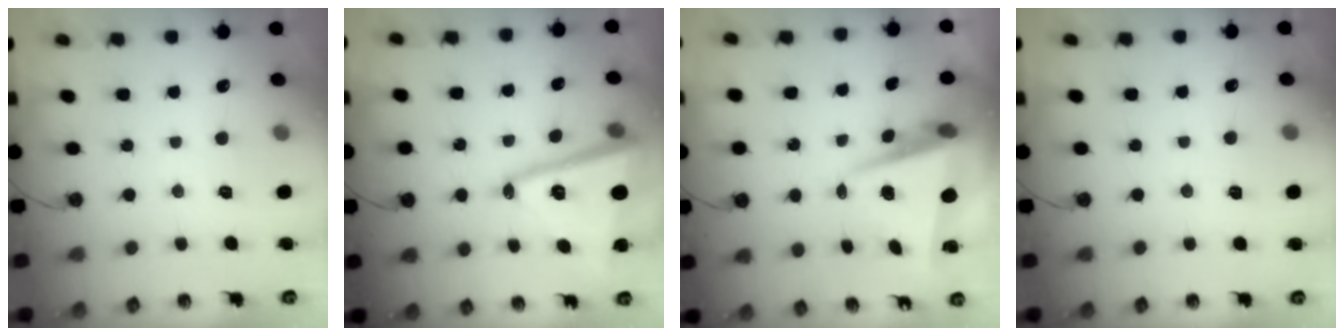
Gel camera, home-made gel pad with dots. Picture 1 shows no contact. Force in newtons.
{"total": 17.6, "press": 17.5, "slide": 1.7}
{"total": 8.3, "press": 8.2, "slide": 1.1}
{"total": 2.6, "press": 2.5, "slide": 0.8}